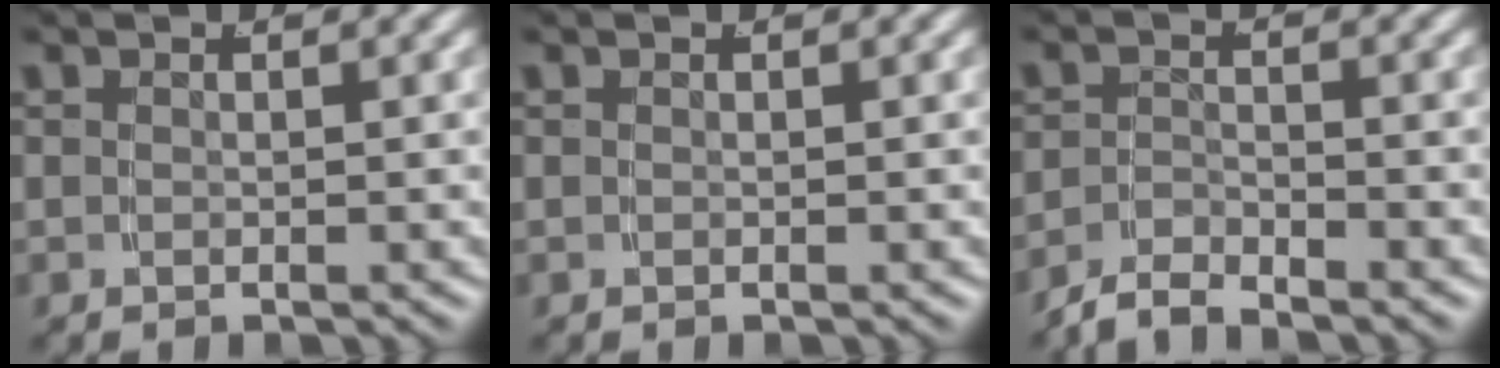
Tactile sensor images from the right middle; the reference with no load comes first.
{"total": 0.0}
{"total": 2.8, "force": [-2.7, 0.2, 0.6], "torque": [-0.008, -0.002, -0.049]}